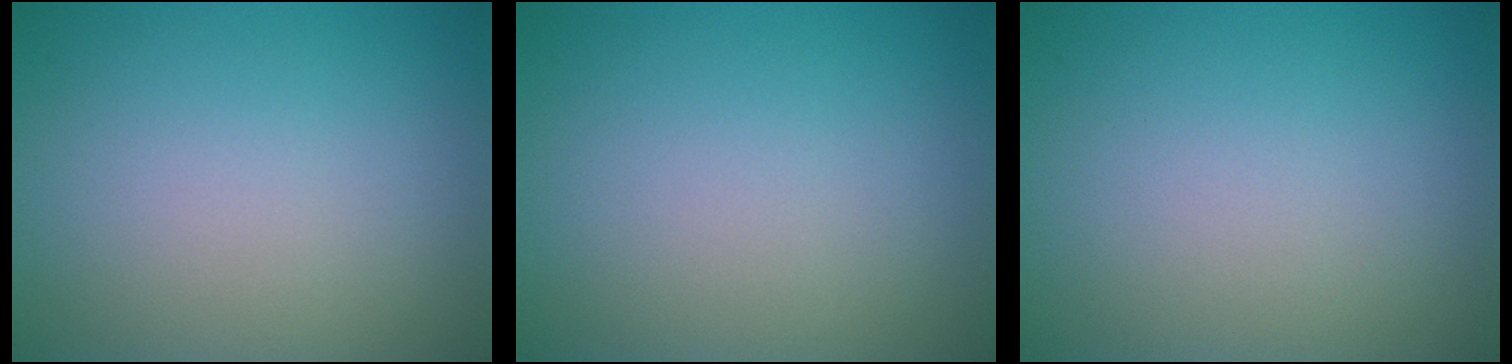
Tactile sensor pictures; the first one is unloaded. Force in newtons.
{"total": 0.0}
{"total": 0.0}